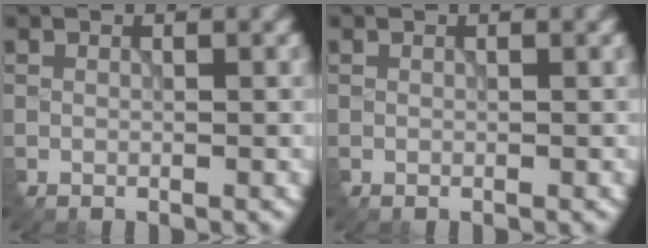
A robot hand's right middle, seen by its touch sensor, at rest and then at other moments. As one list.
[{"total": 0.0}]